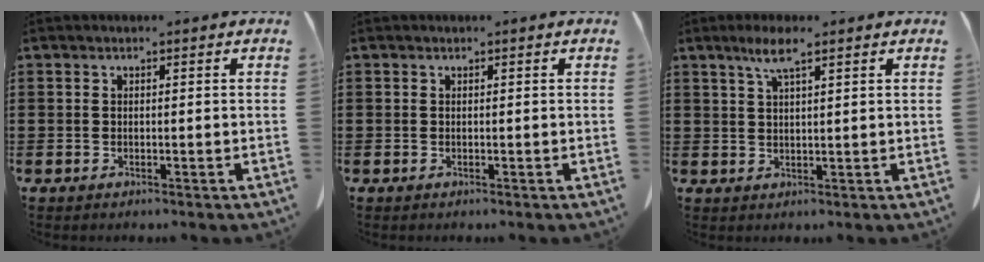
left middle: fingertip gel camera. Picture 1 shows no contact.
{"total": 0.0}
{"total": 4.2, "force": [2.6, 0.6, 3.2], "torque": [-0.069, 0.006, 0.044]}